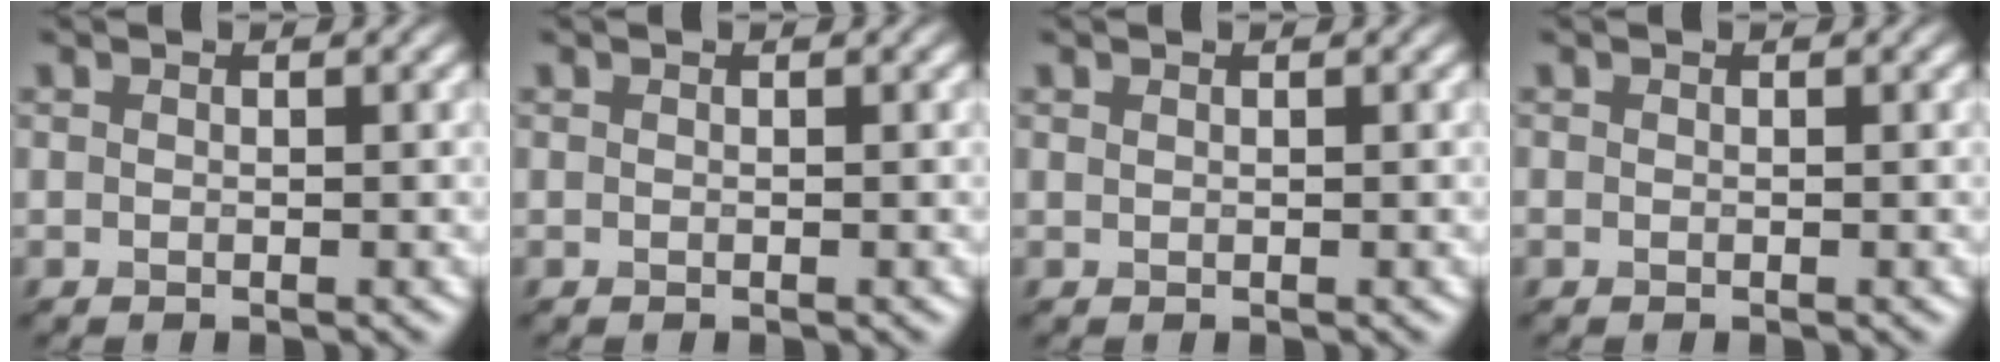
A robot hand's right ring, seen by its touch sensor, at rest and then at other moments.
{"total": 0.0}
{"total": 0.5, "force": [0.0, -0.4, -0.4], "torque": [-0.001, 0.000, 0.013]}
{"total": 0.0}